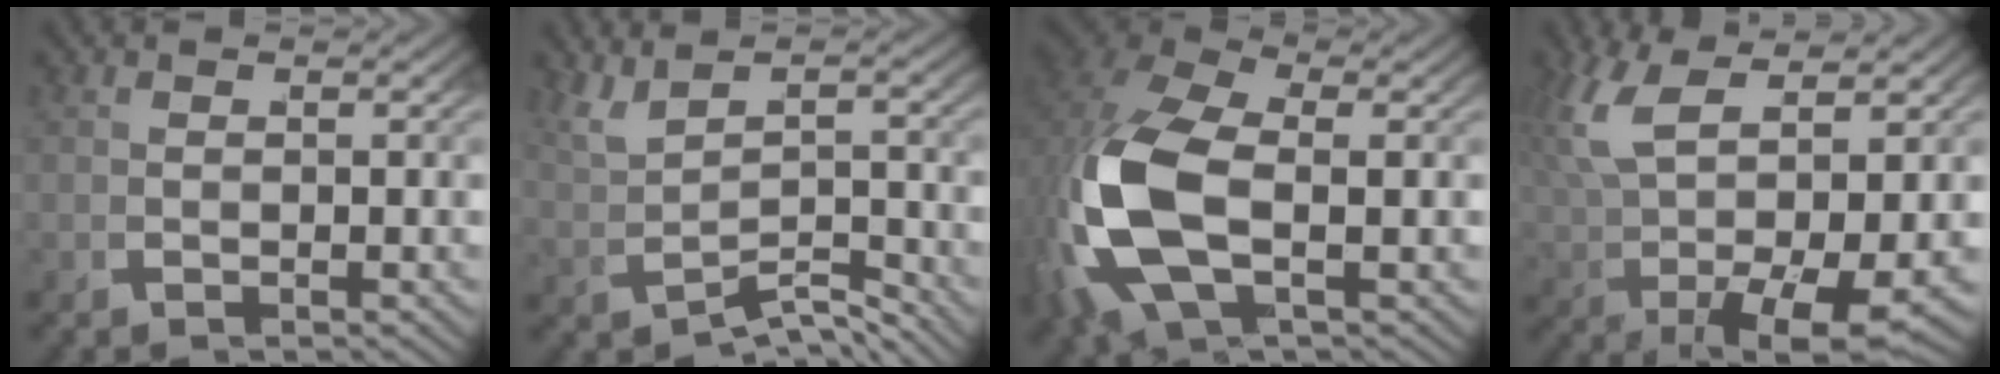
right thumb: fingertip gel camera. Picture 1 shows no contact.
{"total": 2.6, "force": [-0.6, 1.3, 2.1], "torque": [-0.036, 0.001, -0.005]}
{"total": 10.8, "force": [-0.1, 6.7, 8.4], "torque": [-0.232, -0.017, 0.008]}
{"total": 8.4, "force": [1.4, 4.5, 6.9], "torque": [-0.164, -0.019, 0.045]}